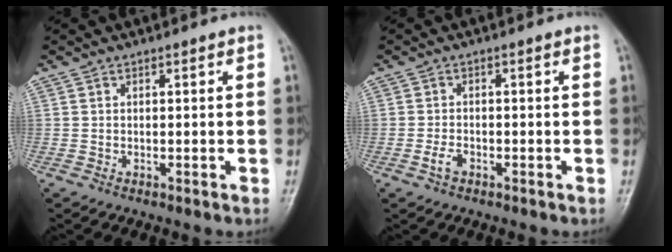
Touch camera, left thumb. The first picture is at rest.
{"total": 2.1, "force": [-1.1, 1.2, 1.3], "torque": [-0.030, 0.006, -0.023]}